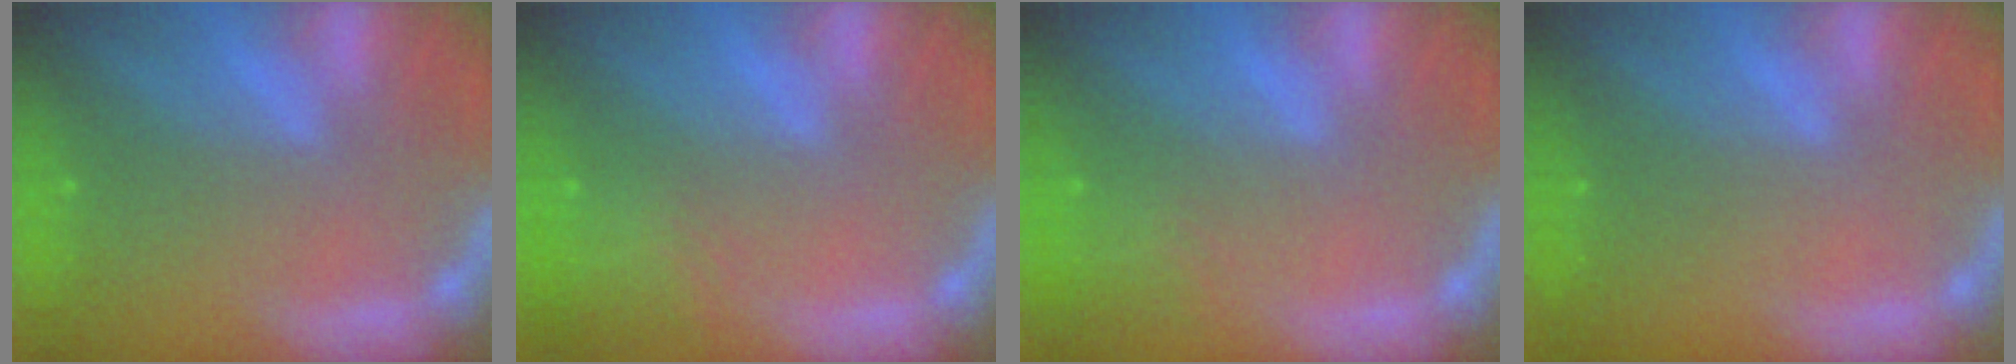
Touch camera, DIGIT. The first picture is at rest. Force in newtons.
{"total": 4.0}
{"total": 2.4}
{"total": 0.0}